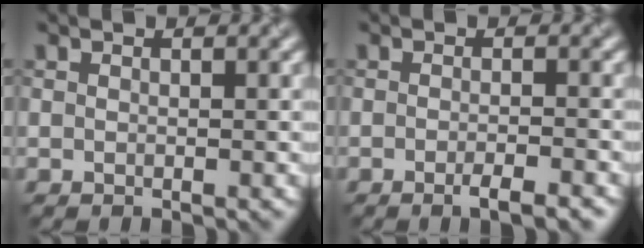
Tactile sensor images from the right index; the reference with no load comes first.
{"total": 2.7, "force": [-1.5, 0.5, 2.1], "torque": [-0.025, -0.001, -0.029]}